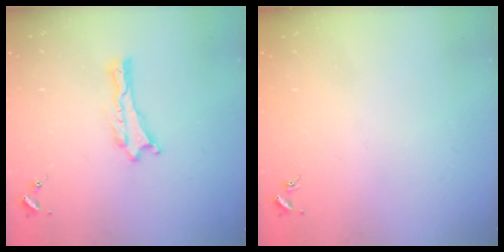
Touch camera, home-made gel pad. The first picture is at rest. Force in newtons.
{"total": 0.0}